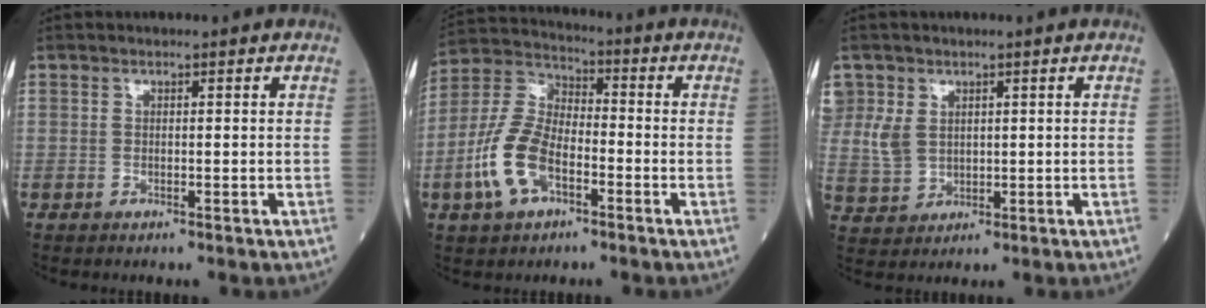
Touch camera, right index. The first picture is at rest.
{"total": 11.2, "force": [-4.3, 5.6, 8.6], "torque": [-0.208, 0.011, -0.087]}
{"total": 5.1, "force": [1.5, 4.4, 2.0], "torque": [-0.054, 0.013, 0.045]}